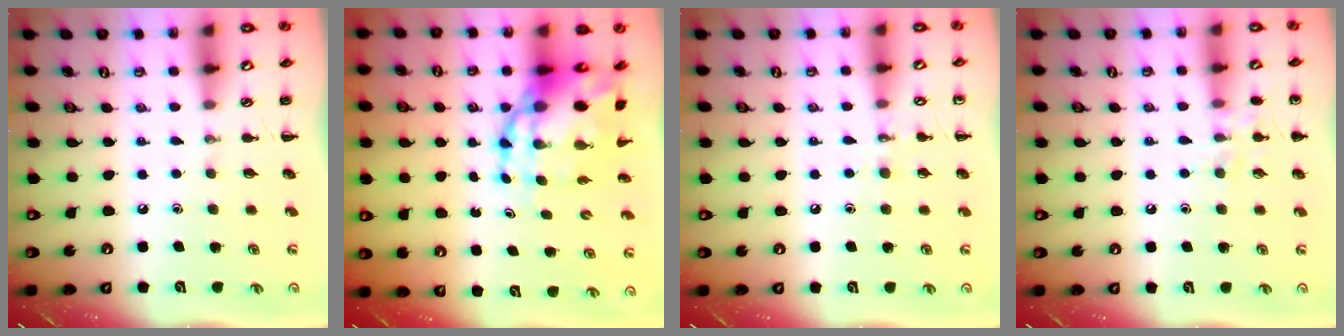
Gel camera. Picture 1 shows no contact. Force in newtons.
{"total": 12.5, "press": 12.1, "slide": 2.9}
{"total": 5.4, "press": 5.2, "slide": 1.5}
{"total": 7.9, "press": 7.7, "slide": 1.9}